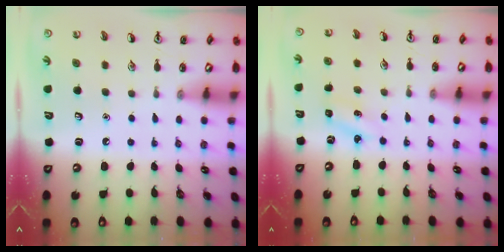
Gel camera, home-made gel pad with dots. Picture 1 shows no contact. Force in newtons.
{"total": 2.5, "press": 2.3, "slide": 0.8}